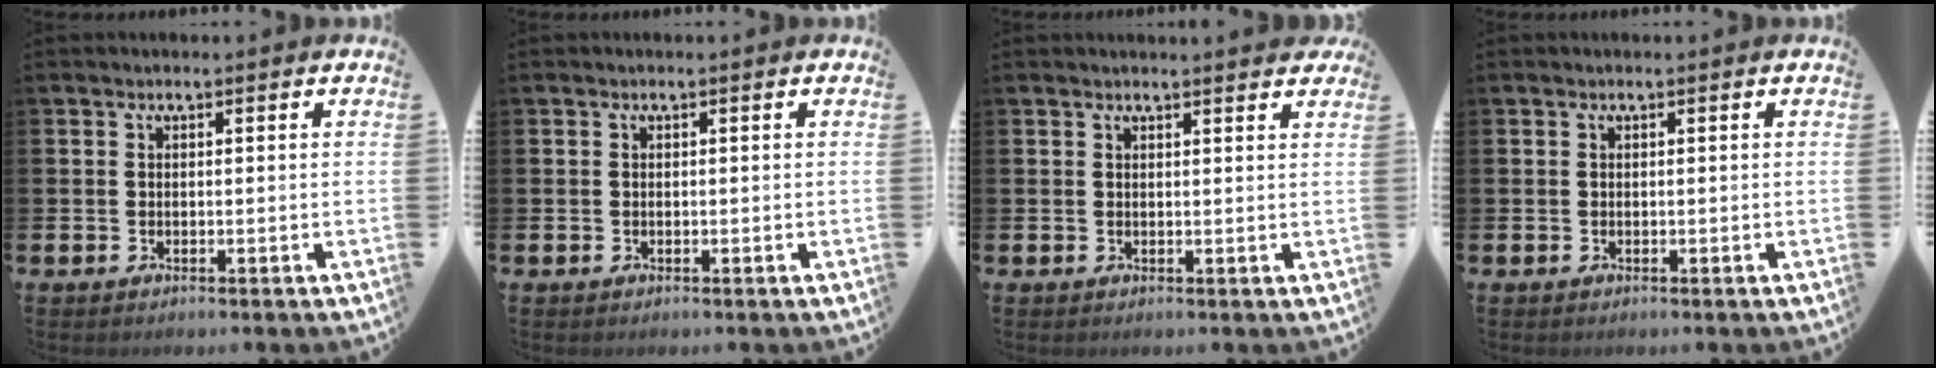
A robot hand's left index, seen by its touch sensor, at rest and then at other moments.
{"total": 0.0}
{"total": 1.1, "force": [1.0, -0.1, 0.0], "torque": [0.013, -0.008, 0.017]}
{"total": 0.0}